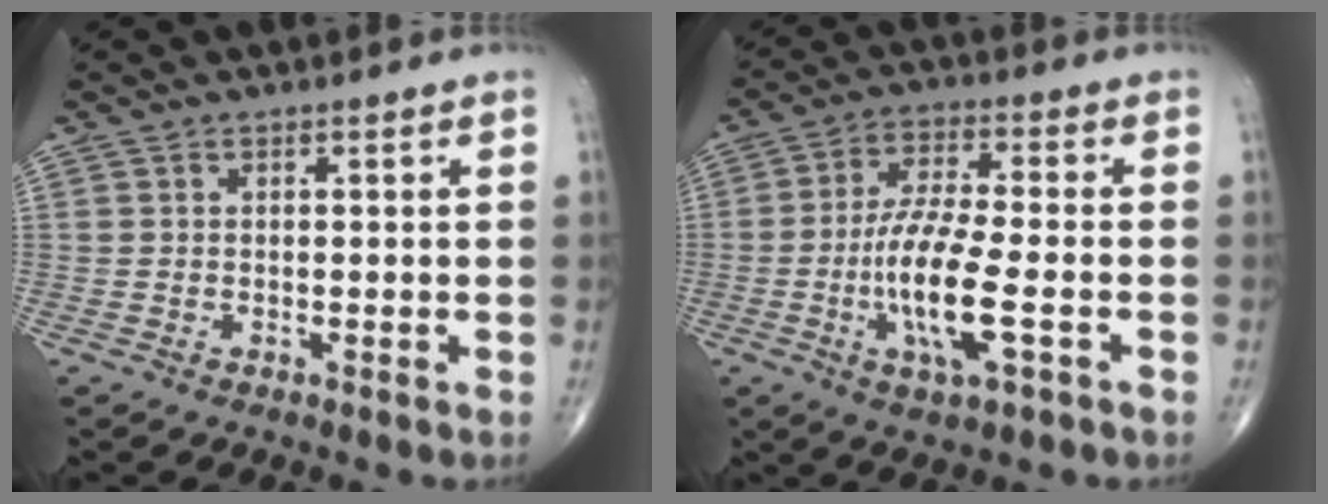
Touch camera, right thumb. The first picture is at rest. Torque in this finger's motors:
{"motor_torque": [2.79, 2.22, 1.29, -0.23, 0.42]}